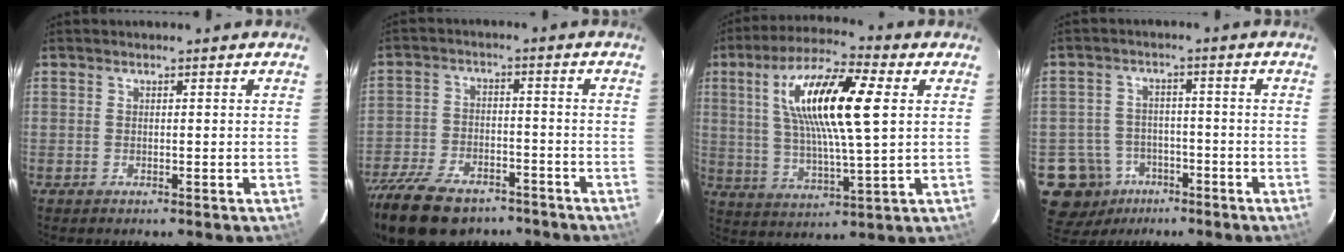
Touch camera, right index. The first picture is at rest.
{"total": 20.3, "force": [-15.0, 9.8, 9.4], "torque": [-0.227, -0.016, -0.245]}
{"total": 17.5, "force": [4.6, 4.1, 16.4], "torque": [-0.305, 0.015, 0.080]}
{"total": 10.0, "force": [-5.0, 8.5, 1.5], "torque": [-0.061, 0.028, -0.070]}